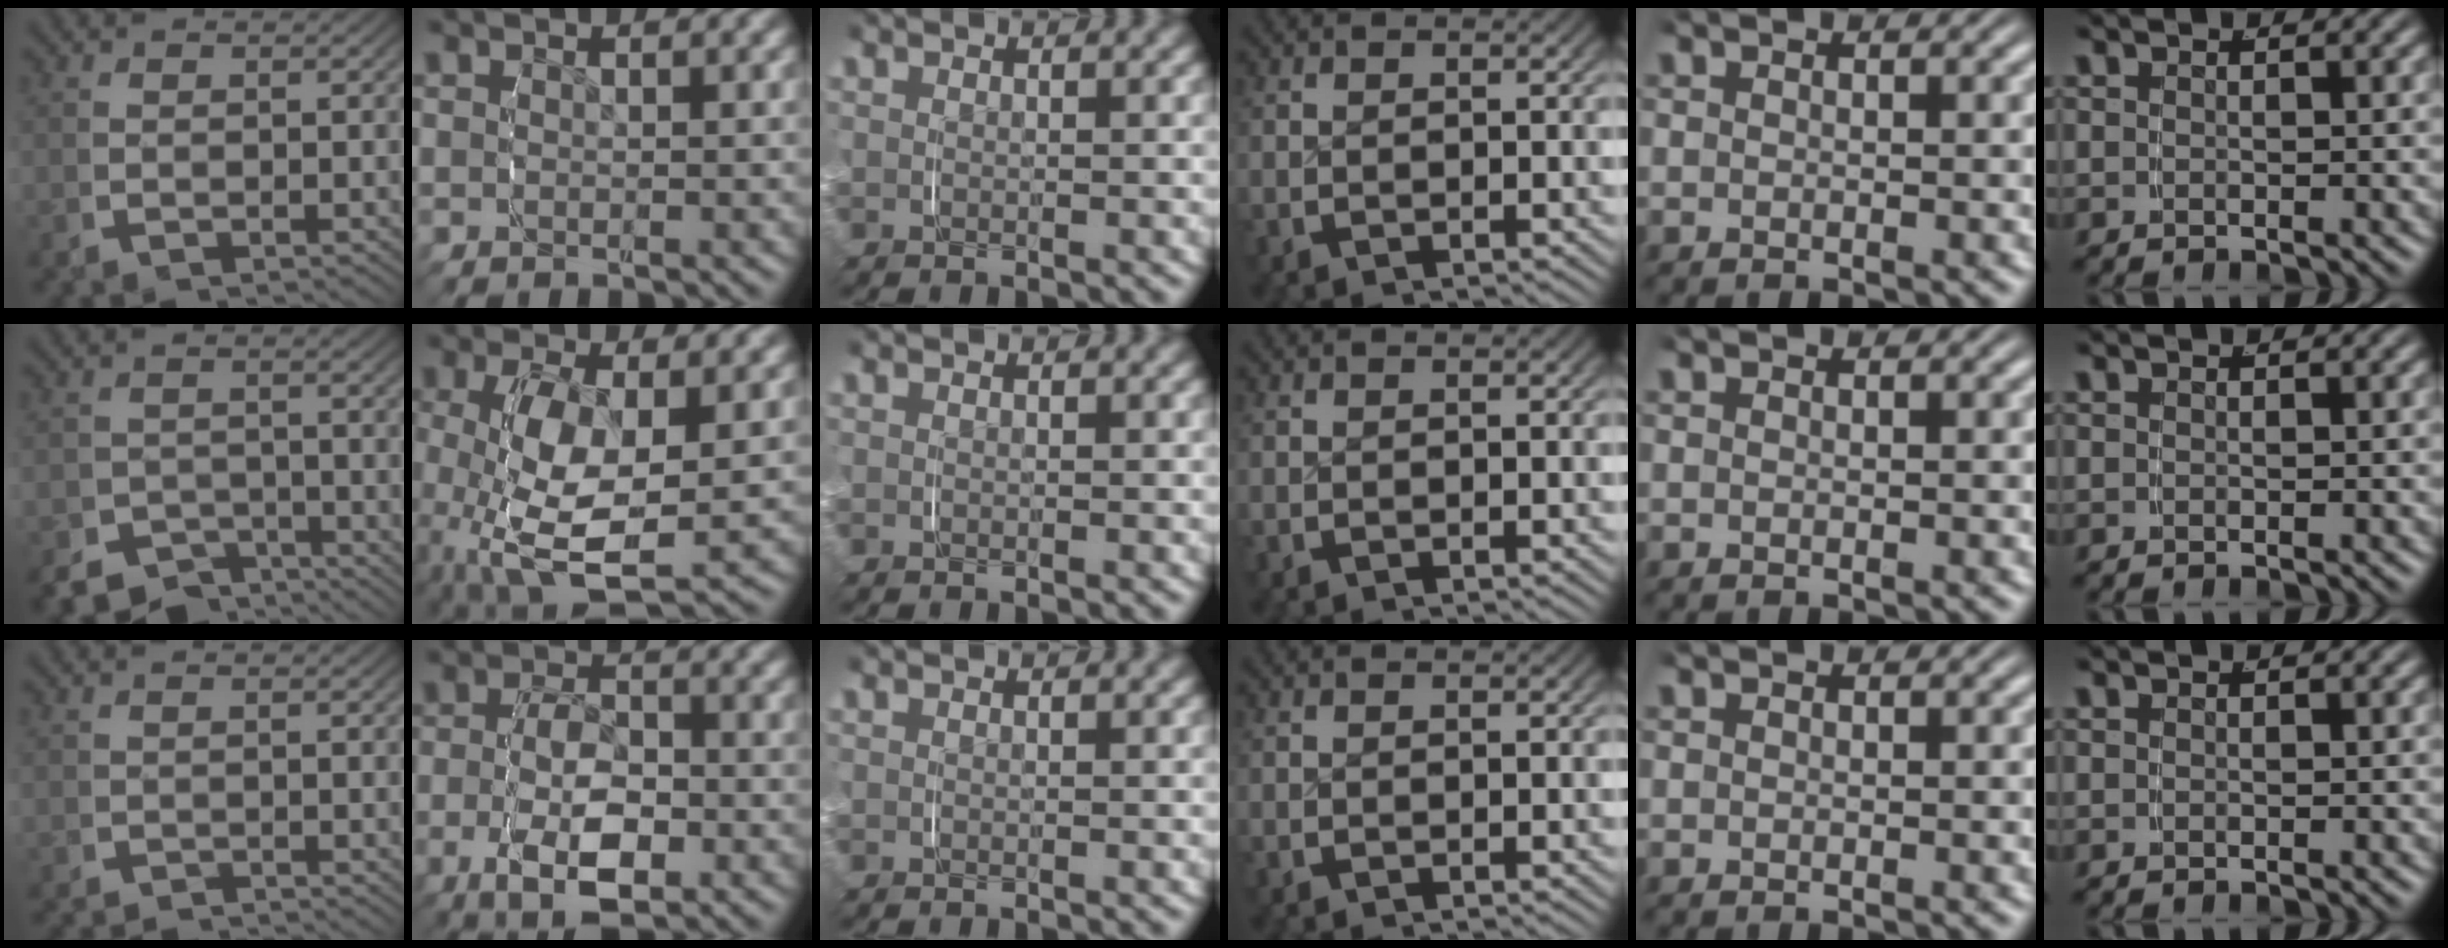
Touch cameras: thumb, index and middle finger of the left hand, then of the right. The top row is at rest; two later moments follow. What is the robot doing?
{"motion": "grasp_and_lifting", "object": "key"}